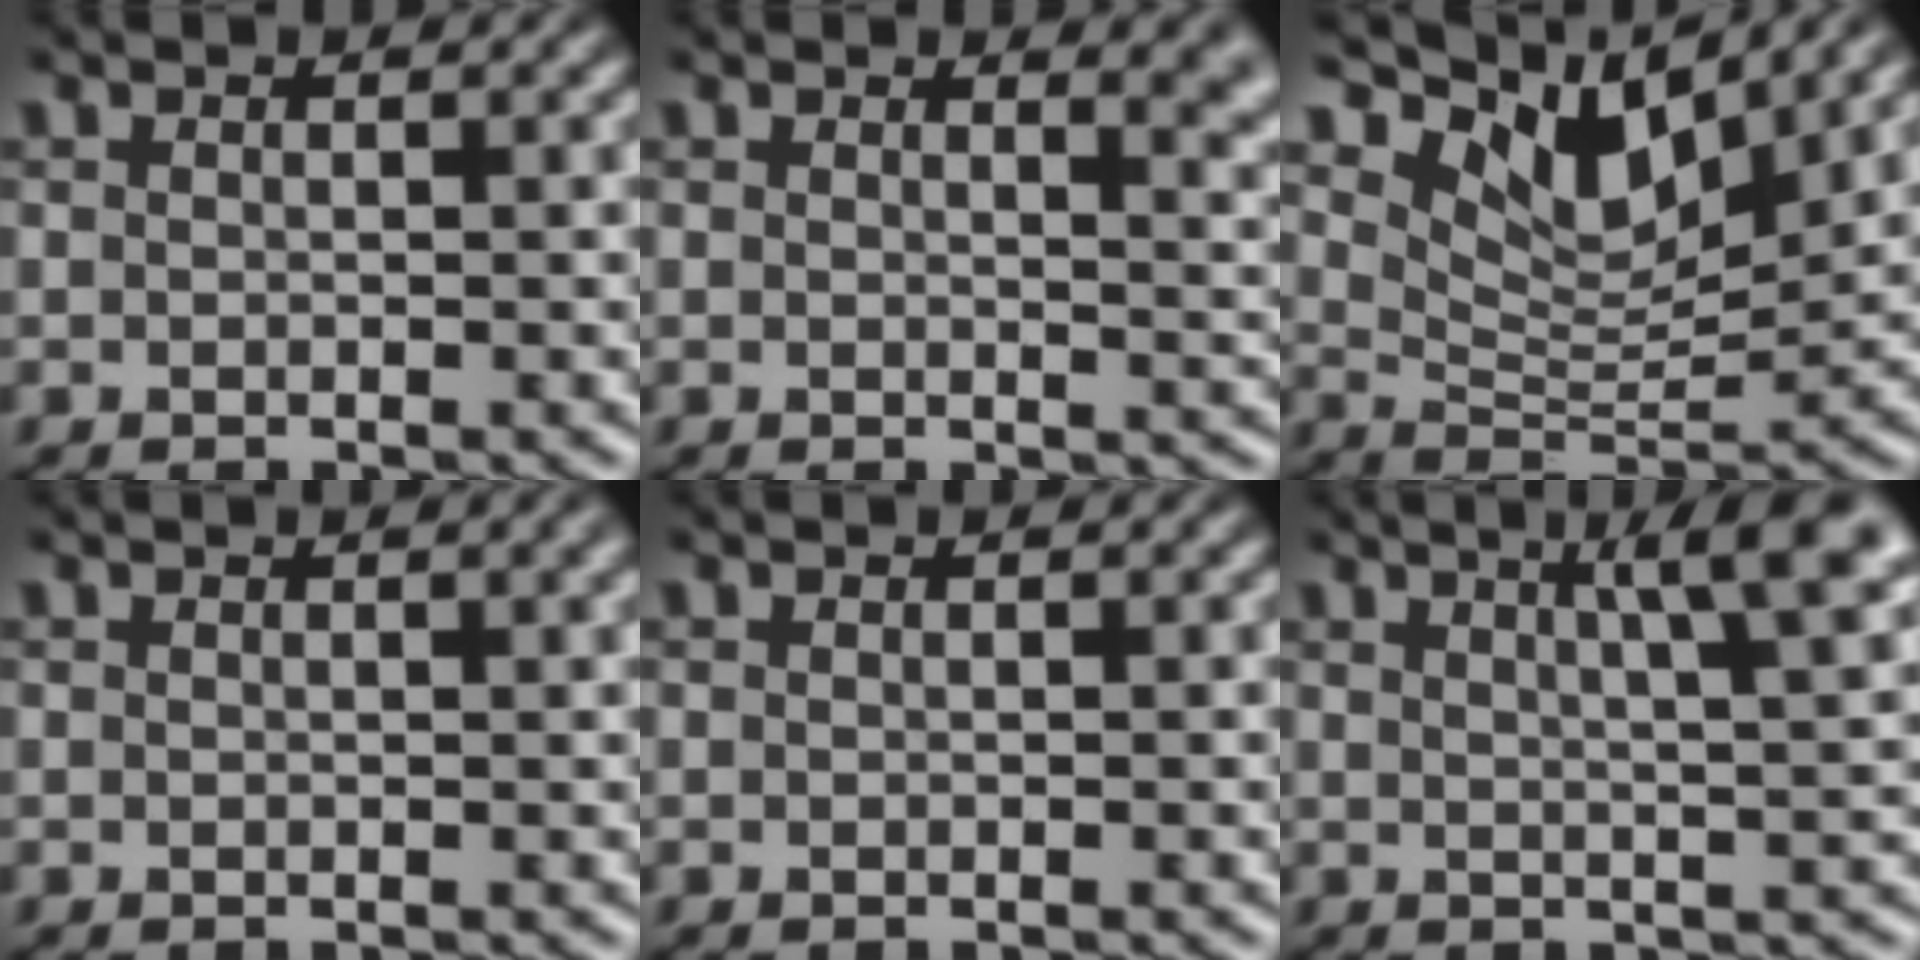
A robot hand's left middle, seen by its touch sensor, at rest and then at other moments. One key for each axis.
{"total": 3.6, "fx": 2.2, "fy": 1.4, "fz": 2.4, "tx": -0.012, "ty": 0.000, "tz": 0.029}
{"total": 8.2, "fx": 5.7, "fy": 3.1, "fz": 5.0, "tx": -0.087, "ty": 0.000, "tz": 0.099}
{"total": 1.5, "fx": 0.7, "fy": 0.4, "fz": 1.2, "tx": -0.012, "ty": 0.005, "tz": 0.008}
{"total": 0.0}
{"total": 6.3, "fx": 2.9, "fy": 1.3, "fz": 5.5, "tx": -0.051, "ty": 0.018, "tz": 0.034}